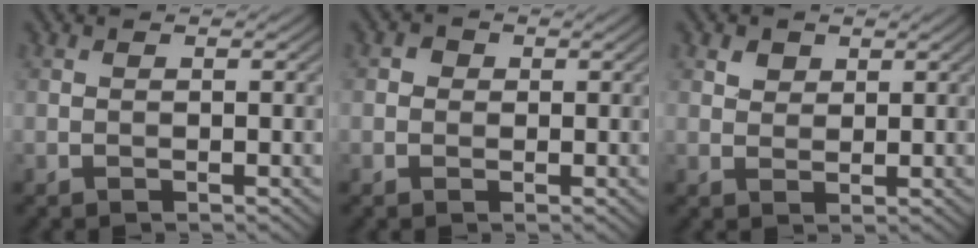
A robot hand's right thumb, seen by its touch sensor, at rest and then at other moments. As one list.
[{"total": 1.5, "force": [0.1, 1.4, 0.4], "torque": [-0.006, 0.000, -0.004]}, {"total": 2.1, "force": [1.3, 1.4, 0.7], "torque": [-0.018, -0.004, 0.023]}]